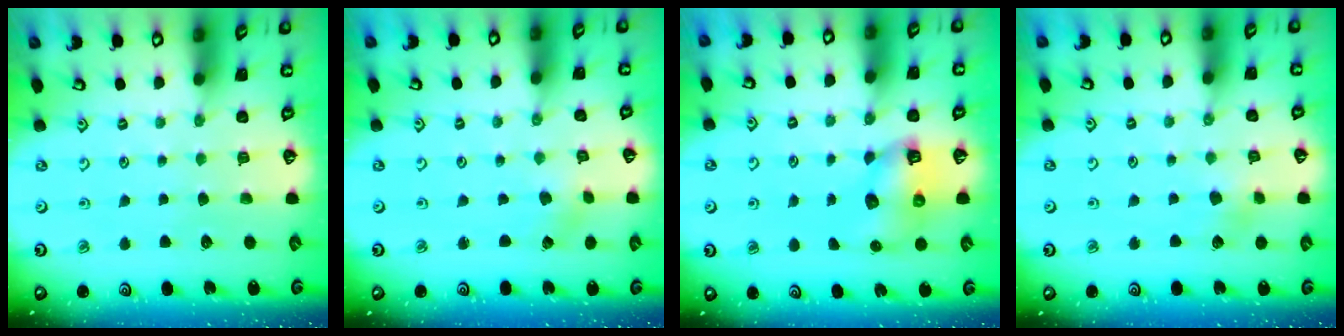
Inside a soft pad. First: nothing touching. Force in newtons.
{"total": 0.6, "press": 0.6, "slide": 0.1}
{"total": 9.3, "press": 9.2, "slide": 0.9}
{"total": 3.8, "press": 3.8, "slide": 0.4}